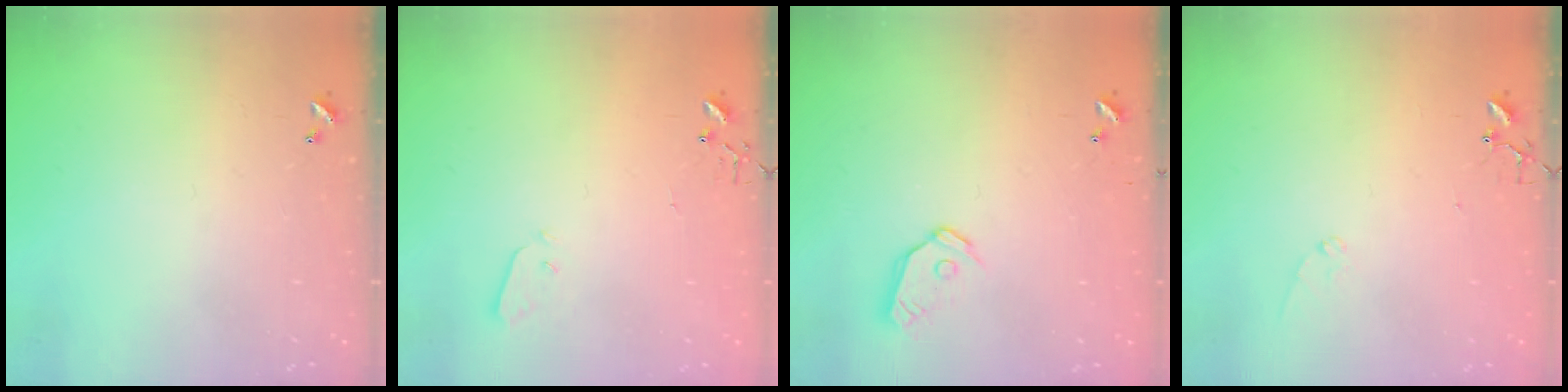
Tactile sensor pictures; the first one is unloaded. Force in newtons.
{"total": 3.5, "press": 3.5, "slide": 0.3}
{"total": 9.2, "press": 9.2, "slide": 1.0}
{"total": 6.8, "press": 6.8, "slide": 0.7}